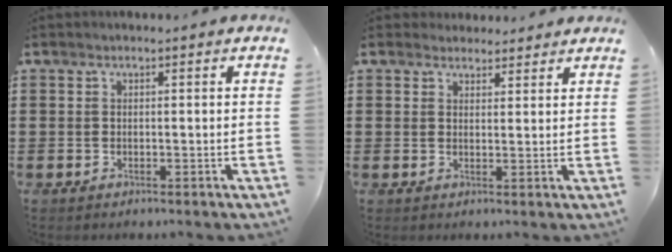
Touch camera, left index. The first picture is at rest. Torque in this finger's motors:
{"motor_torque": [0.50, -0.76, 0.01, 0.03]}